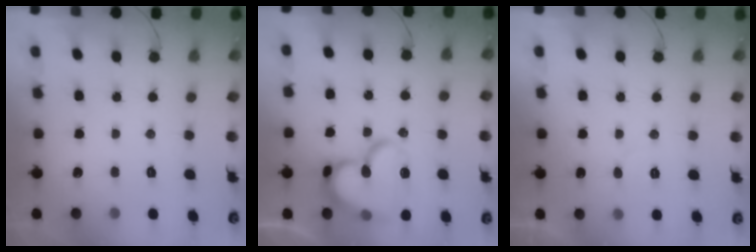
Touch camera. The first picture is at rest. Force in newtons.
{"total": 18.1, "press": 18.0, "slide": 1.8}
{"total": 3.1, "press": 3.1, "slide": 0.2}